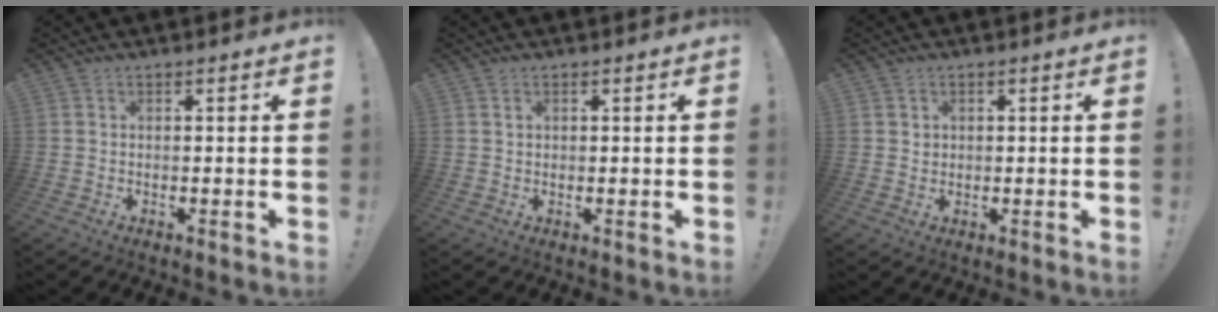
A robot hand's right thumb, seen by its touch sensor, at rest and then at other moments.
{"total": 1.0, "force": [0.7, 0.6, 0.3], "torque": [0.002, -0.003, 0.011]}
{"total": 1.7, "force": [0.8, 1.5, 0.1], "torque": [0.011, -0.007, 0.013]}